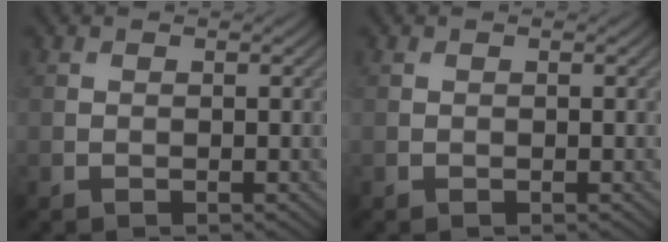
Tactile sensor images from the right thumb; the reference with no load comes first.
{"total": 0.0}